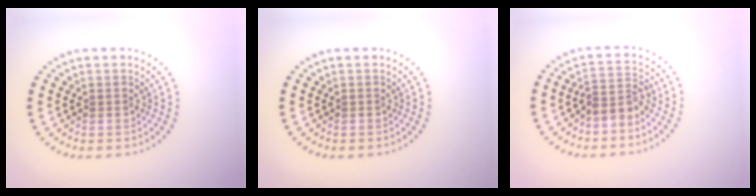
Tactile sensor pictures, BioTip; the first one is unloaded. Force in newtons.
{"total": 0.0}
{"total": 2.3, "press": 1.9, "slide": 1.4}